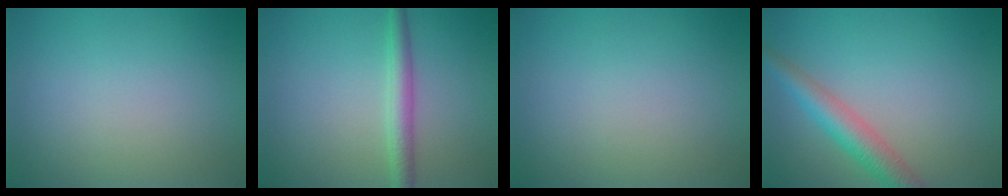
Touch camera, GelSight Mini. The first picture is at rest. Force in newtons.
{"total": 2.7, "press": 2.7, "slide": 0.0}
{"total": 0.0}
{"total": 3.9, "press": 3.9, "slide": 0.1}